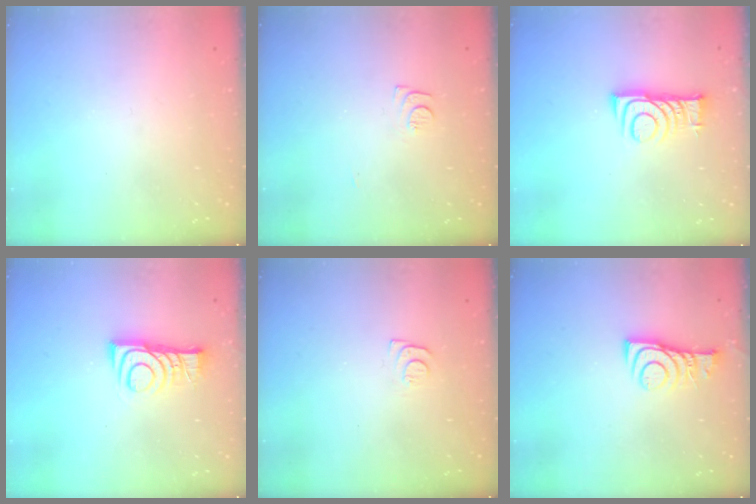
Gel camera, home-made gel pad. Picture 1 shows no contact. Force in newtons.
{"total": 6.2, "press": 6.2, "slide": 0.6}
{"total": 8.7, "press": 8.7, "slide": 0.5}
{"total": 9.5, "press": 9.5, "slide": 0.3}
{"total": 5.5, "press": 5.4, "slide": 0.6}
{"total": 8.9, "press": 8.8, "slide": 0.8}